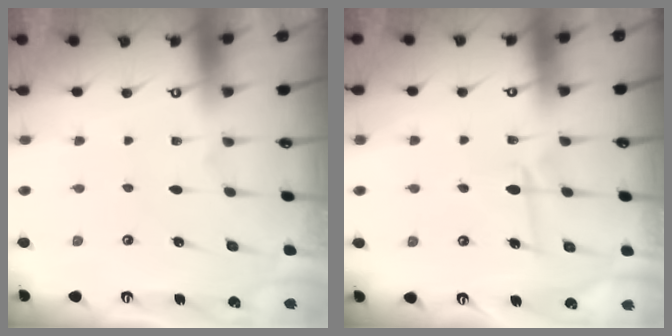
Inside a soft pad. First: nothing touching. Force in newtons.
{"total": 5.2, "press": 5.1, "slide": 0.6}